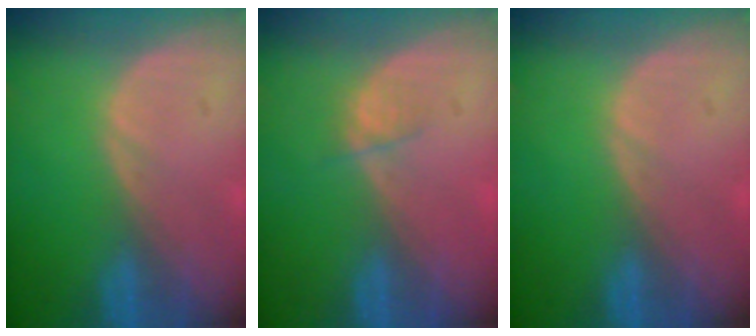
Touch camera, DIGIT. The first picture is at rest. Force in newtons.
{"total": 1.4, "press": 1.3, "slide": 0.6}
{"total": 0.0}